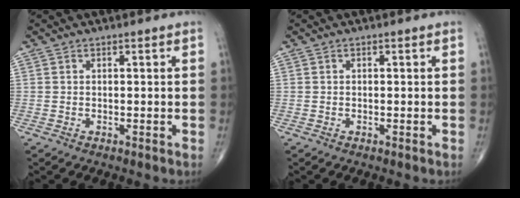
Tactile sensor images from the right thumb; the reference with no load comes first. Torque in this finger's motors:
{"motor_torque": [-0.20, 0.20, -0.26, -0.19, 0.01]}